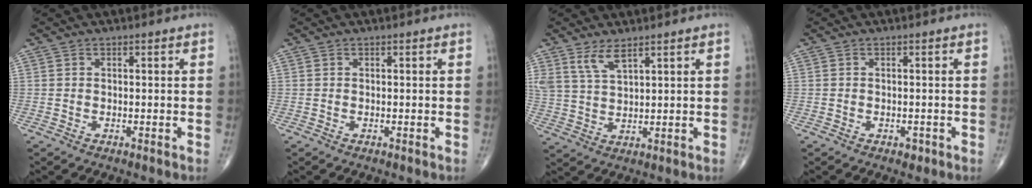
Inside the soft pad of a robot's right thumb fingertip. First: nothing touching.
{"total": 0.0}
{"total": 5.0, "force": [3.5, 1.6, 3.2], "torque": [-0.066, -0.020, 0.077]}
{"total": 1.1, "force": [-0.6, 0.7, 0.5], "torque": [-0.006, 0.001, -0.007]}